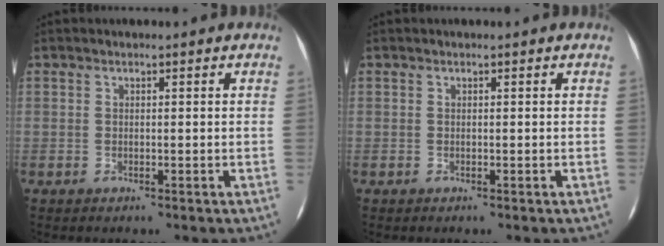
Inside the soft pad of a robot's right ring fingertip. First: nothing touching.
{"total": 0.0}